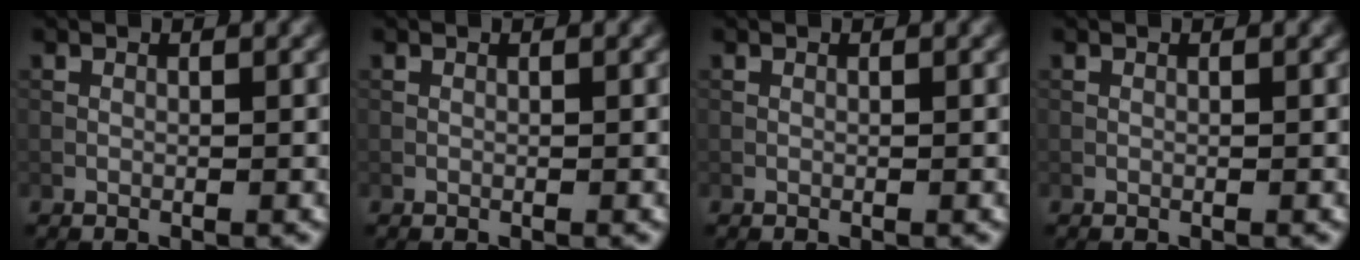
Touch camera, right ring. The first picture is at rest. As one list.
[{"total": 0.0}, {"total": 0.0}, {"total": 0.0}]